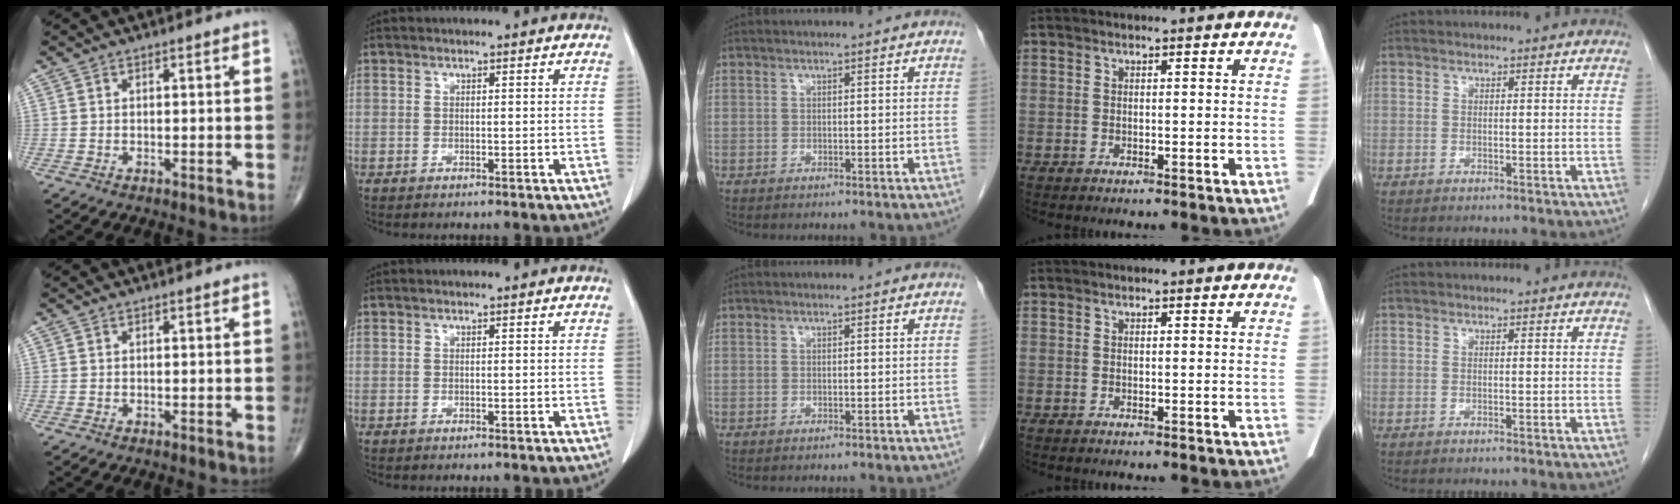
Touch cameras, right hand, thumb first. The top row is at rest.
{}